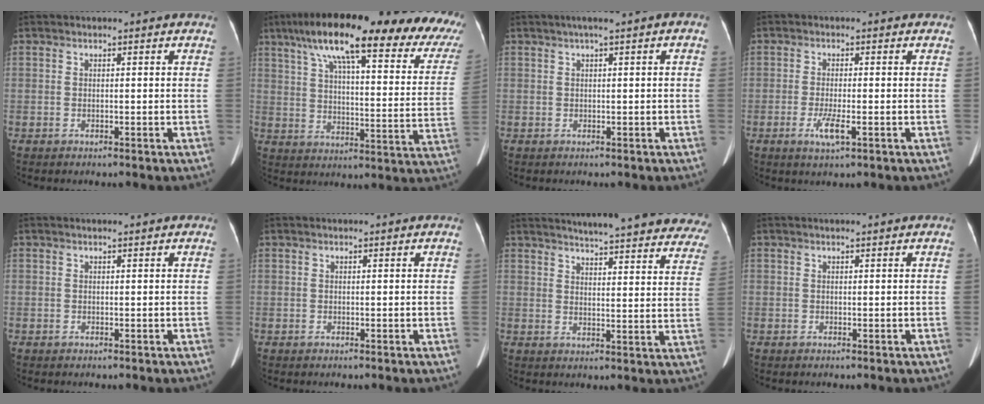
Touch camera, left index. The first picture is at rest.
{"total": 31.5, "force": [23.0, 5.8, 20.7], "torque": [-0.260, 0.014, 0.296]}
{"total": 1.8, "force": [0.5, 0.2, 1.7], "torque": [-0.025, 0.017, 0.008]}
{"total": 3.2, "force": [-1.3, 0.5, 2.9], "torque": [-0.061, -0.007, -0.022]}
{"total": 0.0}
{"total": 0.0}
{"total": 27.2, "force": [24.9, 3.8, 10.5], "torque": [-0.142, -0.065, 0.281]}
{"total": 0.0}